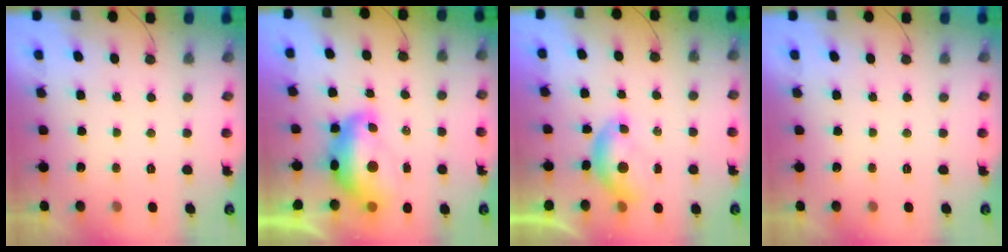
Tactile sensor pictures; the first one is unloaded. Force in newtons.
{"total": 12.1, "press": 12.0, "slide": 1.5}
{"total": 6.0, "press": 6.0, "slide": 0.8}
{"total": 0.0}